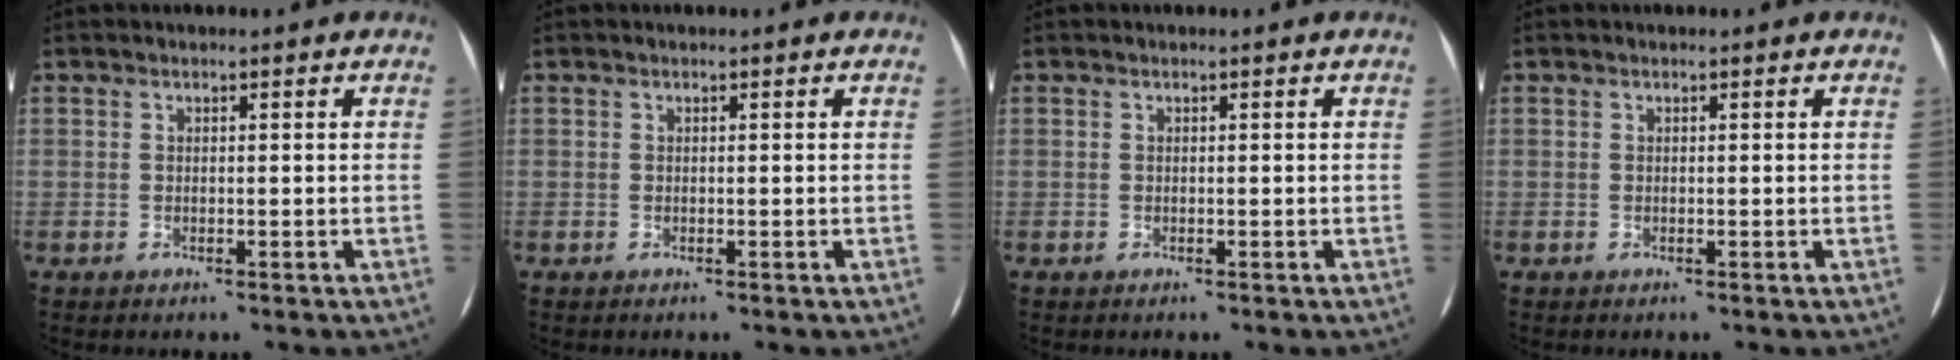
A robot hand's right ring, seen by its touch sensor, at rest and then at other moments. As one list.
[{"total": 0.0}, {"total": 0.0}, {"total": 0.0}]